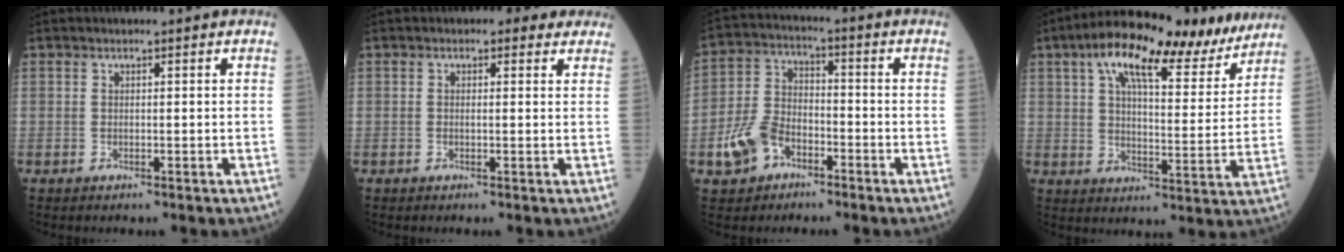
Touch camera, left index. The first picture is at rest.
{"total": 2.7, "force": [1.9, 1.4, 1.2], "torque": [-0.011, 0.010, 0.016]}
{"total": 8.3, "force": [-4.1, 5.5, 4.6], "torque": [-0.113, 0.011, -0.074]}
{"total": 17.1, "force": [12.1, 4.9, 11.1], "torque": [-0.174, 0.027, 0.186]}